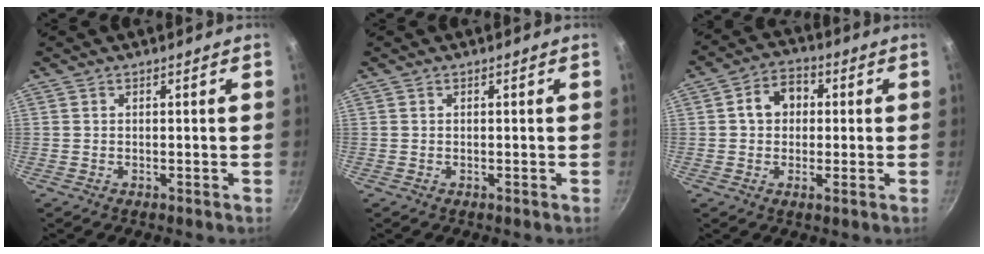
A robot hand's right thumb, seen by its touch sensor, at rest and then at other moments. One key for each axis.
{"total": 0.0}
{"total": 7.3, "fx": 1.1, "fy": 5.6, "fz": 4.6, "tx": -0.053, "ty": 0.008, "tz": 0.005}